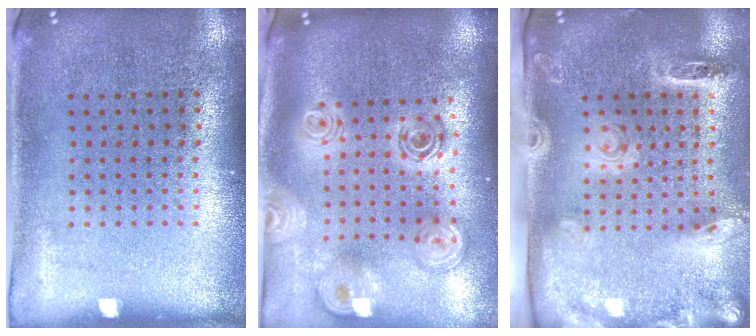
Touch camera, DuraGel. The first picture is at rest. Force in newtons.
{"total": 2.6, "press": 1.9, "slide": 1.7}
{"total": 2.6, "press": 1.9, "slide": 1.8}